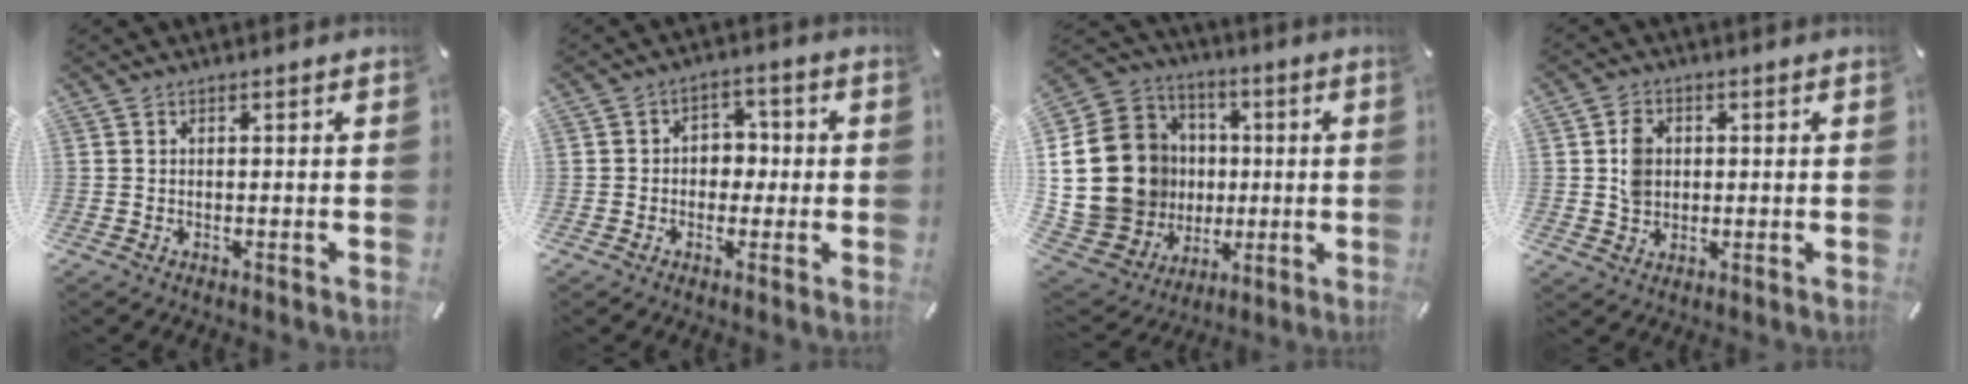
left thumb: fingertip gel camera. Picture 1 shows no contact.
{"total": 4.7, "force": [-0.9, 4.1, 2.1], "torque": [-0.028, 0.011, -0.023]}
{"total": 23.5, "force": [1.4, 20.9, 10.8], "torque": [-0.216, -0.005, 0.066]}
{"total": 5.4, "force": [0.5, 4.6, 2.8], "torque": [-0.043, 0.006, 0.006]}